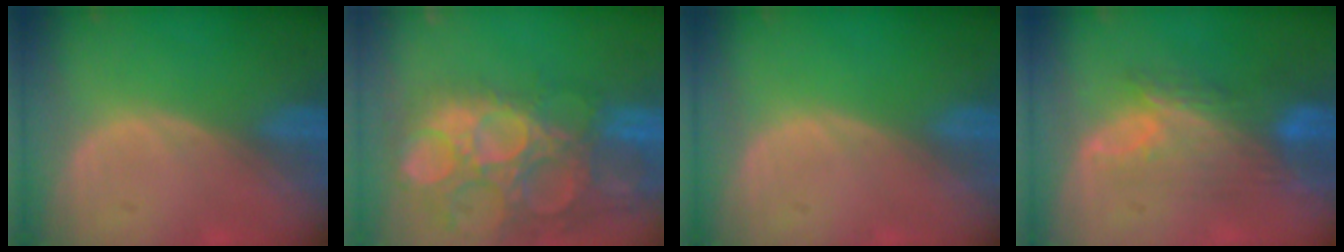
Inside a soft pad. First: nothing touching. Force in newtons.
{"total": 15.4, "press": 12.7, "slide": 8.7}
{"total": 0.0}
{"total": 9.1, "press": 8.0, "slide": 4.4}